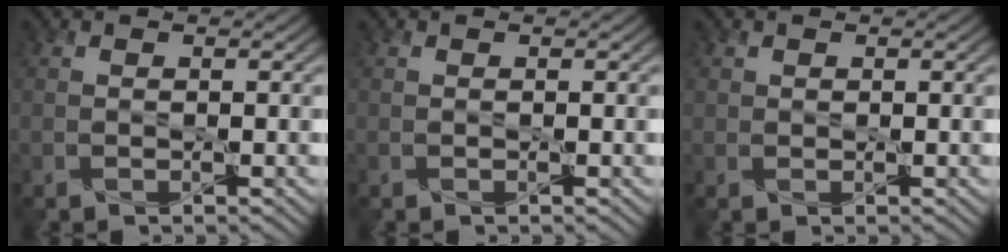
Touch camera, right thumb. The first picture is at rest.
{"total": 0.0}
{"total": 1.0, "force": [0.4, 0.9, 0.1], "torque": [-0.009, -0.002, 0.009]}